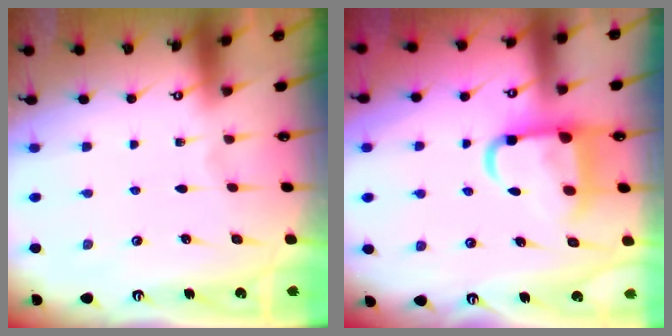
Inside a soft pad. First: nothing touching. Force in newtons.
{"total": 11.2, "press": 11.1, "slide": 1.4}